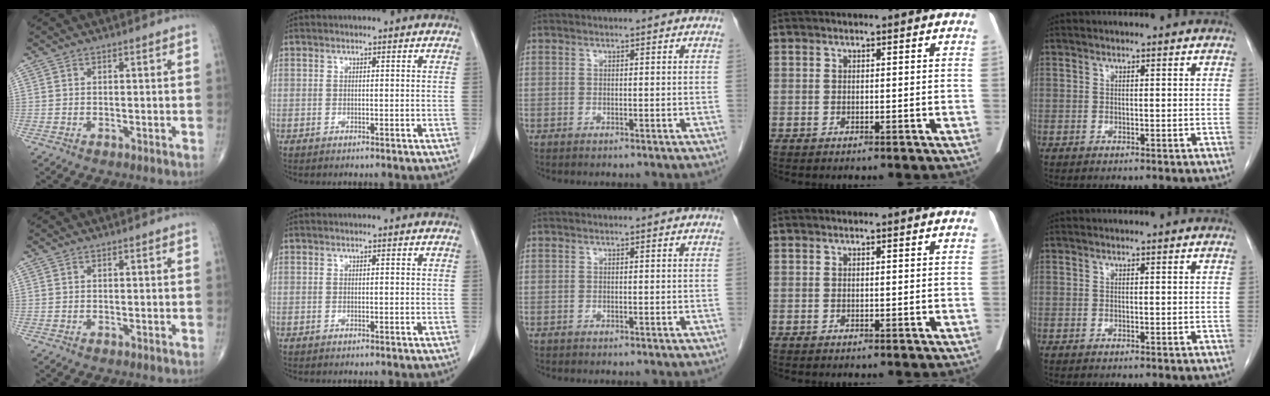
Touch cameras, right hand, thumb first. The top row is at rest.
{}